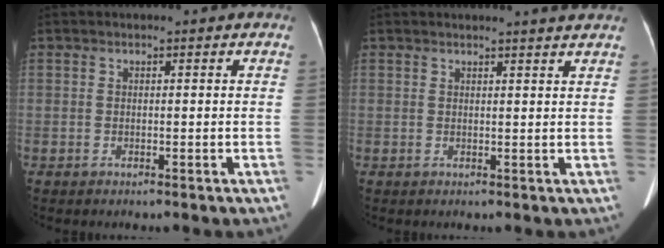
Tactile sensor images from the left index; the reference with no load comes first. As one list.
[{"total": 3.9, "force": [3.6, -0.6, 1.4], "torque": [-0.021, 0.000, 0.034]}]